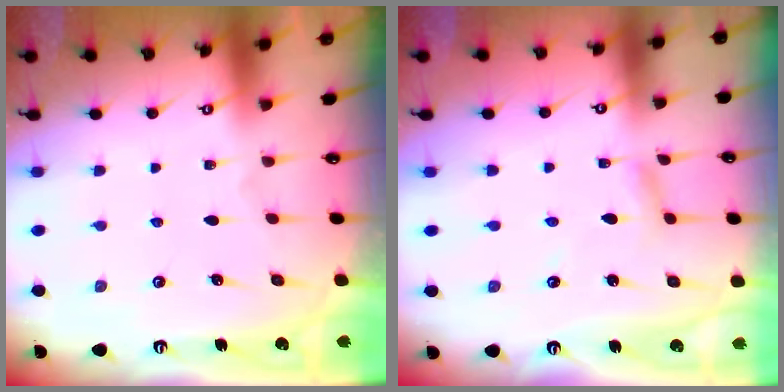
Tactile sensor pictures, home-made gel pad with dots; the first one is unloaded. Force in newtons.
{"total": 2.7, "press": 2.7, "slide": 0.2}